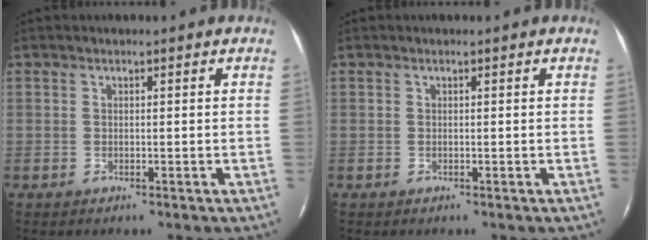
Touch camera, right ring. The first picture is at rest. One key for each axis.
{"total": 0.0}